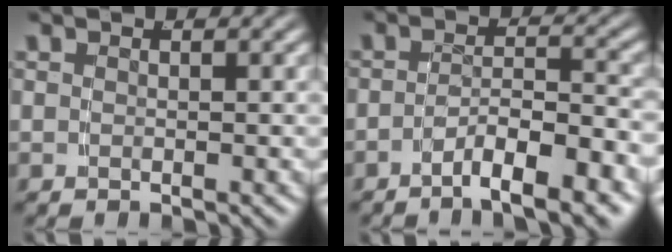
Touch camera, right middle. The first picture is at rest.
{"total": 5.2, "force": [-4.0, 0.9, 3.1], "torque": [-0.036, -0.007, -0.065]}